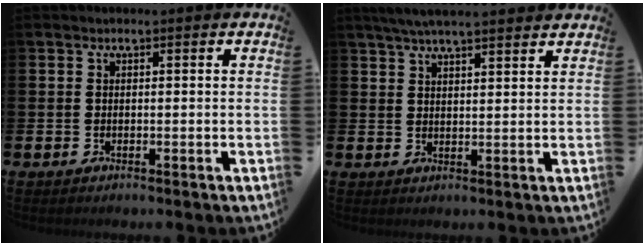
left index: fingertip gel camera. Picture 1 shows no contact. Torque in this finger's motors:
{"motor_torque": [1.05, -1.10, 0.66, 0.20]}